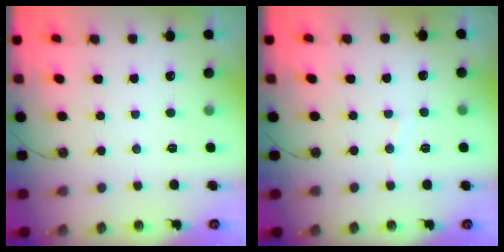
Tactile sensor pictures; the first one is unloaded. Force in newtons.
{"total": 3.0, "press": 3.0, "slide": 0.4}